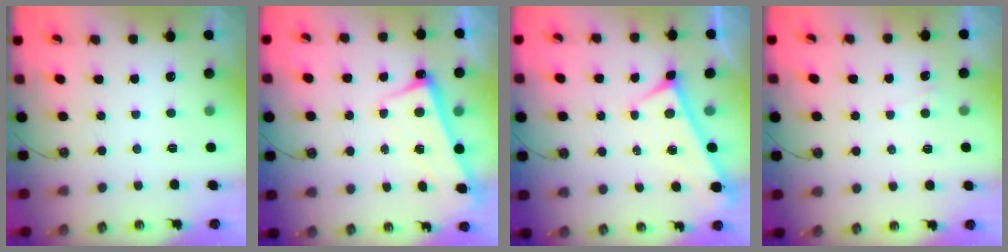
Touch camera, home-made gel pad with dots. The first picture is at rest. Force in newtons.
{"total": 2.6, "press": 2.5, "slide": 0.8}
{"total": 0.0}
{"total": 3.5, "press": 3.5, "slide": 0.2}